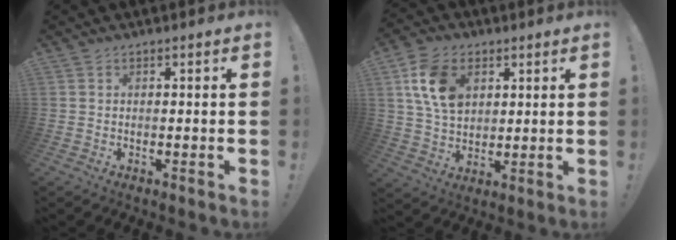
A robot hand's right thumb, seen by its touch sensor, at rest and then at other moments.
{"total": 13.6, "force": [4.8, 9.6, 8.4], "torque": [-0.151, -0.001, 0.094]}